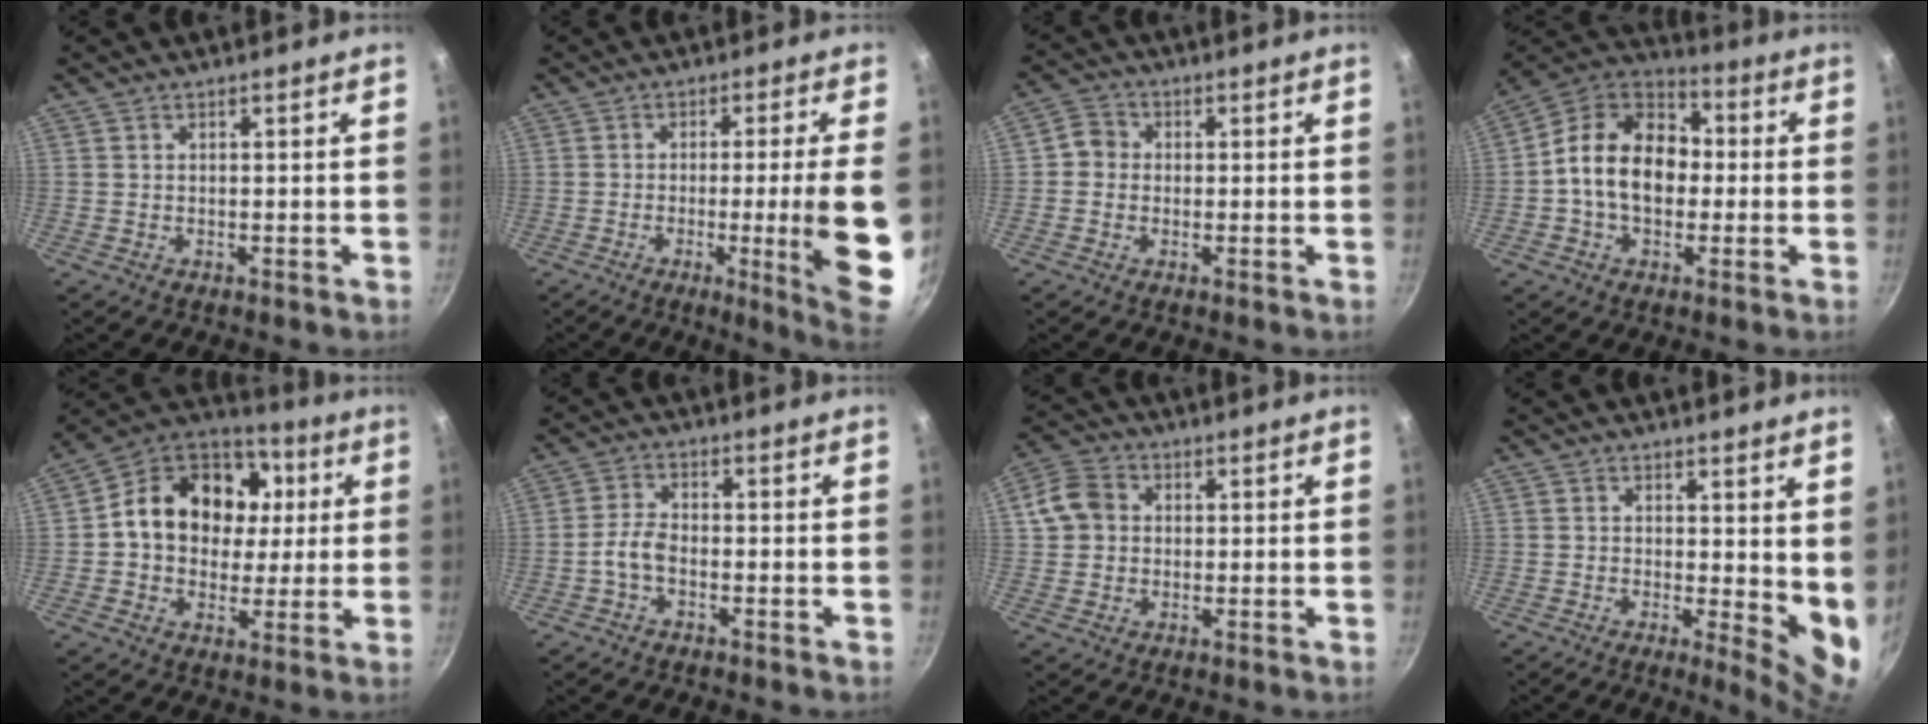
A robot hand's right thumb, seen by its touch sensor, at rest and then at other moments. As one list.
[{"total": 13.4, "force": [-2.4, -0.1, 13.2], "torque": [-0.183, -0.001, -0.027]}, {"total": 4.0, "force": [-0.2, 3.7, 1.5], "torque": [-0.007, 0.008, -0.019]}, {"total": 16.3, "force": [-0.3, 11.9, 11.2], "torque": [-0.151, 0.037, -0.026]}, {"total": 19.1, "force": [2.8, 15.3, 11.2], "torque": [-0.165, 0.024, 0.032]}, {"total": 3.8, "force": [-1.7, 1.9, 2.7], "torque": [-0.059, 0.020, -0.042]}, {"total": 6.9, "force": [0.8, 6.0, 3.4], "torque": [-0.042, 0.012, -0.001]}, {"total": 6.5, "force": [1.0, 2.5, 5.9], "torque": [-0.070, -0.023, 0.012]}]